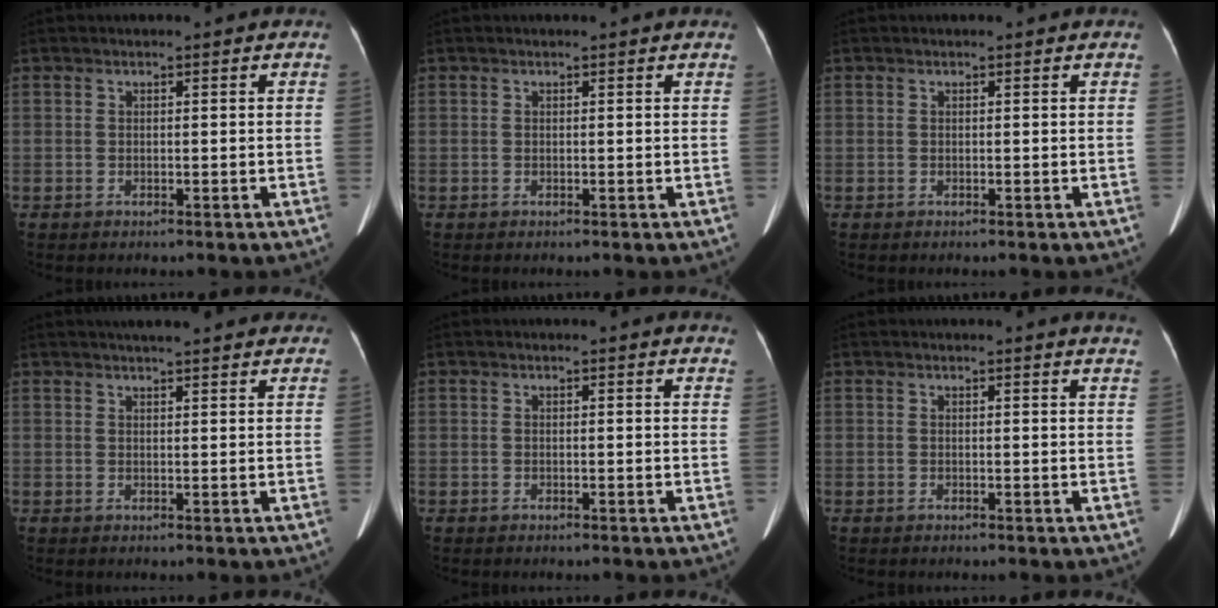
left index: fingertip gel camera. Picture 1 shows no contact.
{"total": 0.8, "force": [0.8, 0.1, 0.2], "torque": [-0.012, 0.010, 0.004]}
{"total": 0.0}
{"total": 12.2, "force": [10.7, 2.0, 5.6], "torque": [-0.067, 0.026, 0.123]}
{"total": 4.8, "force": [4.5, 1.0, 1.4], "torque": [-0.009, -0.002, 0.024]}
{"total": 5.0, "force": [4.7, -0.3, 1.6], "torque": [-0.015, -0.013, 0.025]}